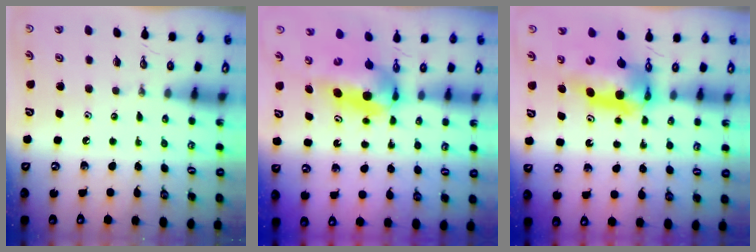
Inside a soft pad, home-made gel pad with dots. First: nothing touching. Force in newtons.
{"total": 5.3, "press": 5.3, "slide": 0.7}
{"total": 10.8, "press": 10.8, "slide": 1.1}